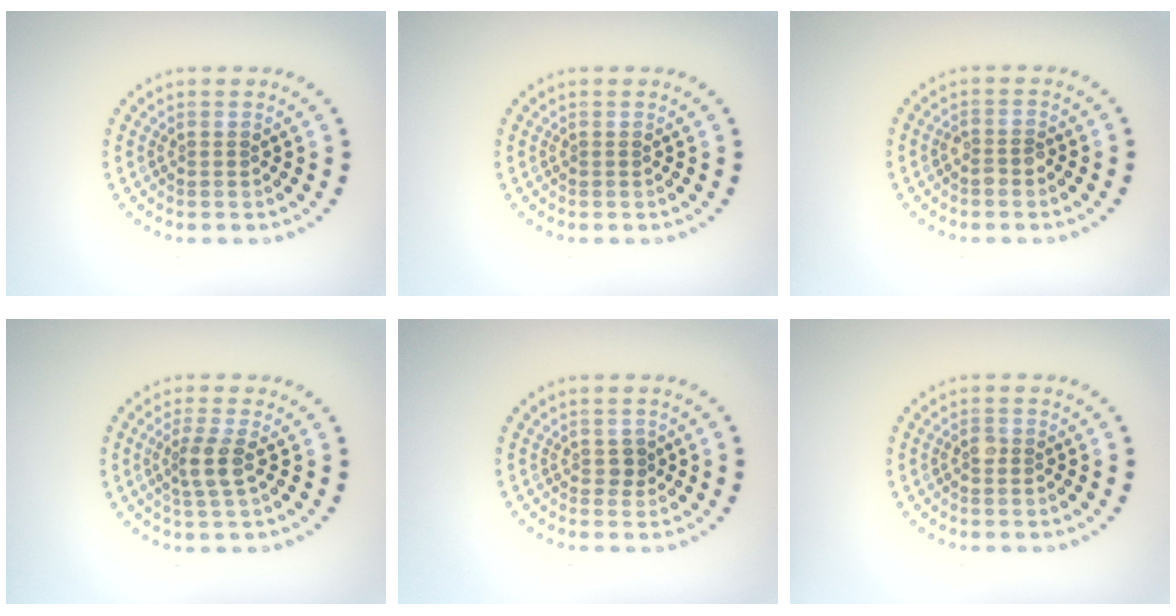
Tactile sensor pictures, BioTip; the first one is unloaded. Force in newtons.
{"total": 0.0}
{"total": 1.1, "press": 1.1, "slide": 0.4}
{"total": 2.3, "press": 1.9, "slide": 1.3}
{"total": 0.9, "press": 0.8, "slide": 0.4}
{"total": 0.8, "press": 0.7, "slide": 0.3}